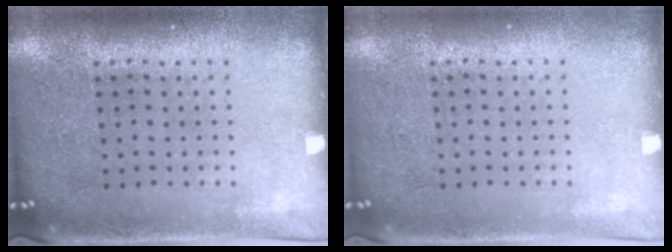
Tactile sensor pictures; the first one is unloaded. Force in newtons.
{"total": 0.0}